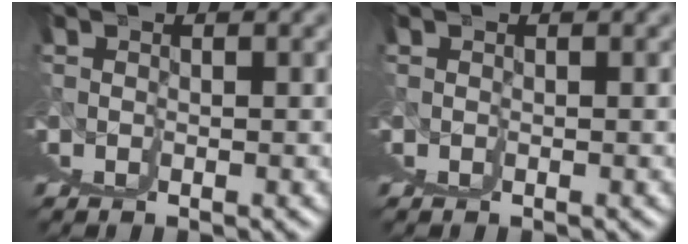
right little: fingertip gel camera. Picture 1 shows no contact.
{"total": 0.0}